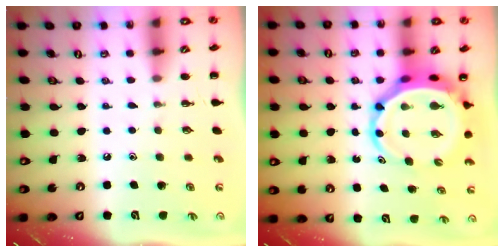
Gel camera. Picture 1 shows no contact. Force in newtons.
{"total": 7.7, "press": 7.4, "slide": 2.1}